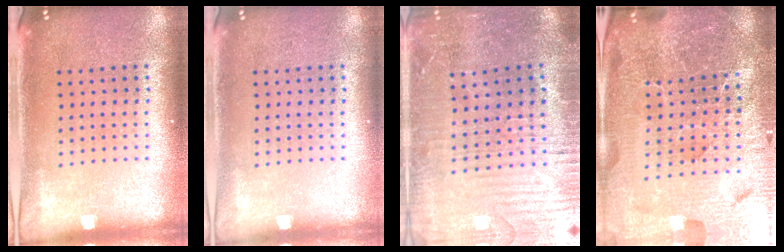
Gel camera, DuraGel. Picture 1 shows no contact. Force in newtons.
{"total": 0.0}
{"total": 2.7, "press": 2.6, "slide": 0.6}
{"total": 6.6, "press": 5.9, "slide": 3.0}